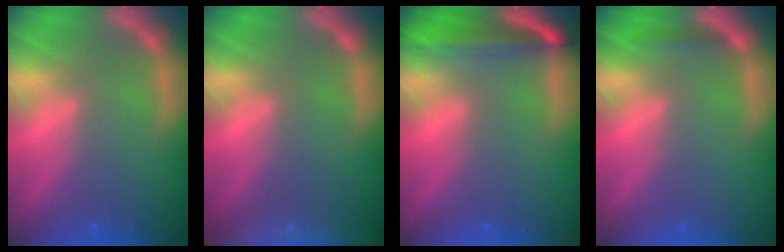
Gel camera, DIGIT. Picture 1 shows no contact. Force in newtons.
{"total": 8.5}
{"total": 5.5}
{"total": 0.9}